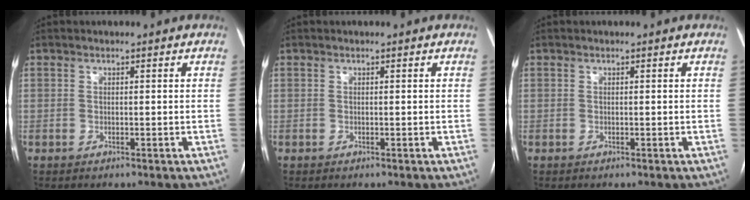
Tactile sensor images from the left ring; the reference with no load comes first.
{"total": 0.0}
{"total": 0.0}